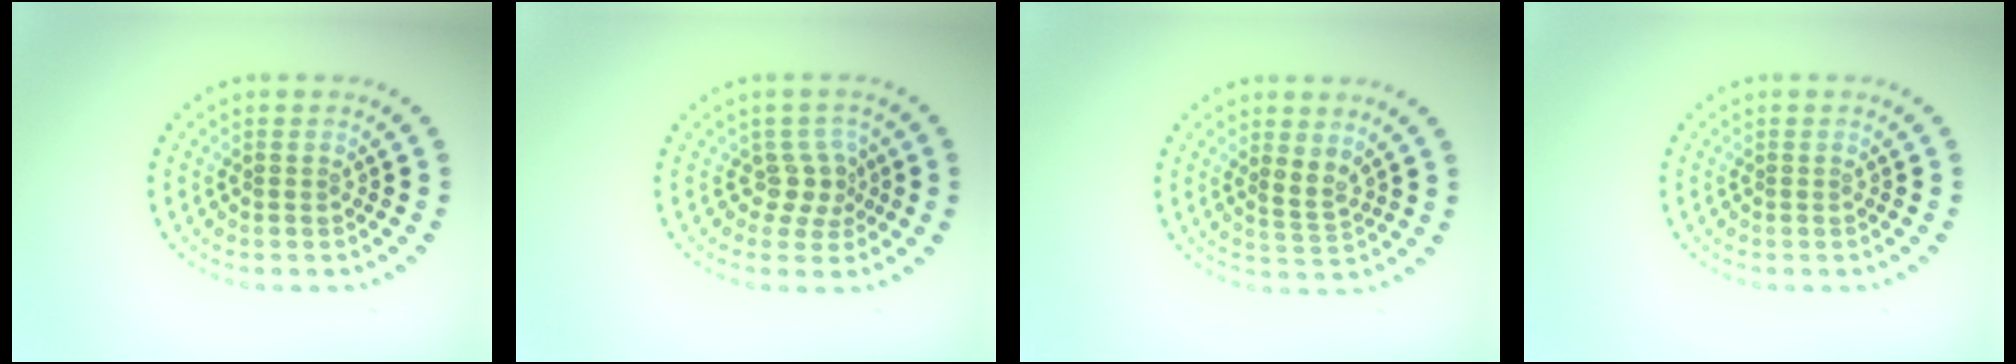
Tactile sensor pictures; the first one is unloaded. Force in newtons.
{"total": 2.3, "press": 1.5, "slide": 1.6}
{"total": 1.6, "press": 1.3, "slide": 0.9}
{"total": 0.0}